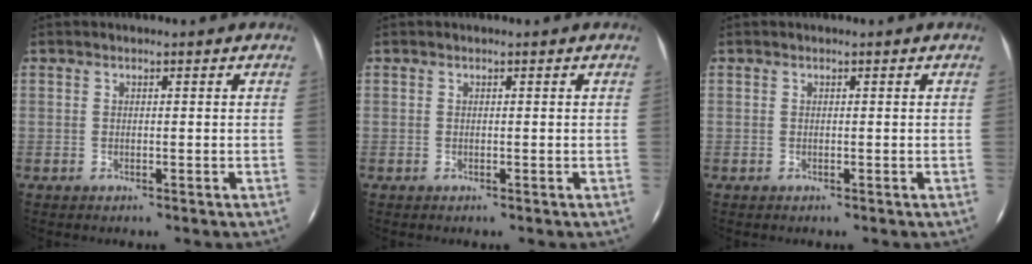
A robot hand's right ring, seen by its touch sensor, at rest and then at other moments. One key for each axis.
{"total": 0.0}
{"total": 0.0}